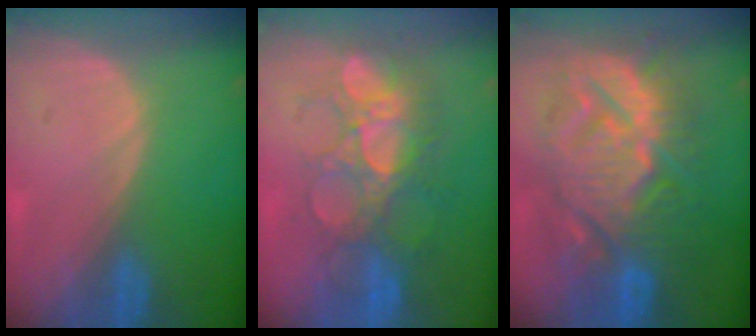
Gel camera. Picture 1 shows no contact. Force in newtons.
{"total": 9.1, "press": 8.9, "slide": 1.9}
{"total": 13.9, "press": 13.9, "slide": 1.3}